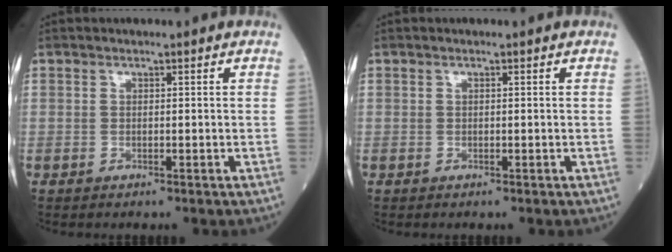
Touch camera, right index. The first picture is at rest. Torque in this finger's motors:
{"motor_torque": [-0.17, -0.05, 0.02, 0.01]}